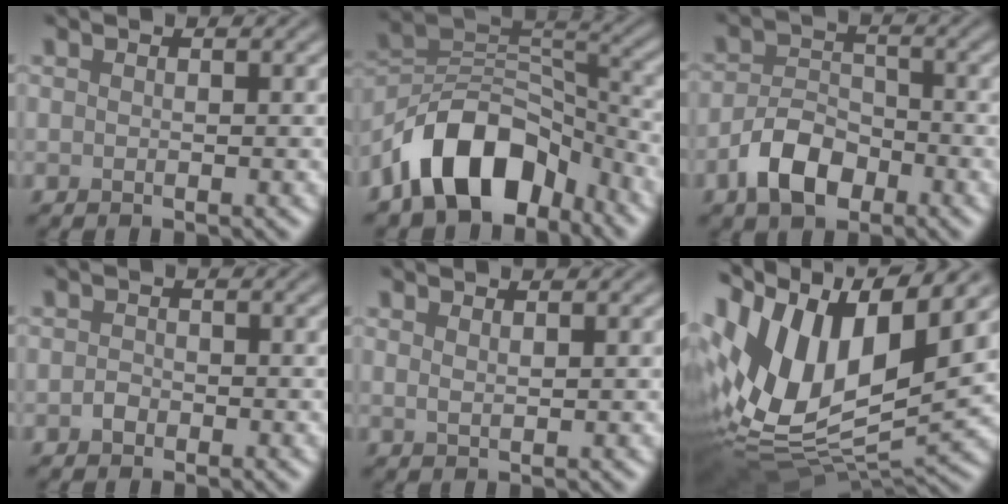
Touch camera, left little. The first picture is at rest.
{"total": 10.2, "force": [-6.4, 5.9, 5.3], "torque": [-0.073, 0.008, -0.123]}
{"total": 4.6, "force": [-2.6, 2.7, 2.8], "torque": [-0.047, 0.004, -0.053]}
{"total": 0.9, "force": [-0.5, 0.7, 0.3], "torque": [-0.006, -0.001, -0.011]}
{"total": 0.9, "force": [0.7, 0.2, 0.5], "torque": [-0.010, -0.002, 0.014]}
{"total": 15.6, "force": [3.9, 8.5, 12.5], "torque": [-0.269, 0.017, 0.067]}